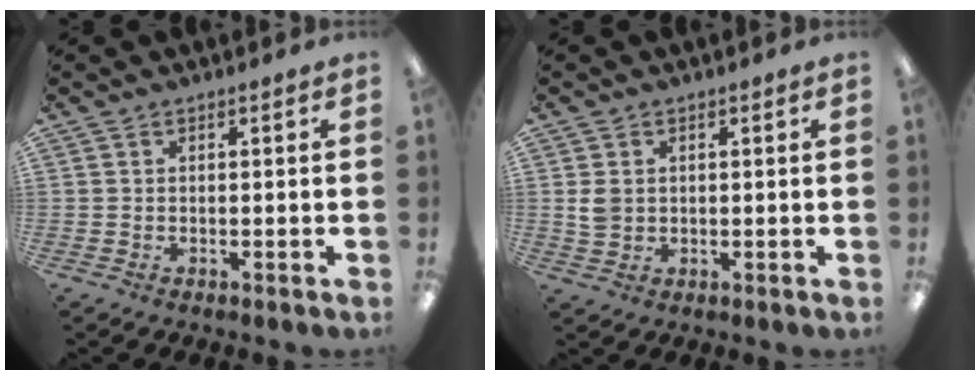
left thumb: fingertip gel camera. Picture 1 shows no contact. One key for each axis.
{"total": 3.4, "fx": 0.8, "fy": 2.8, "fz": 1.7, "tx": -0.026, "ty": 0.002, "tz": 0.015}